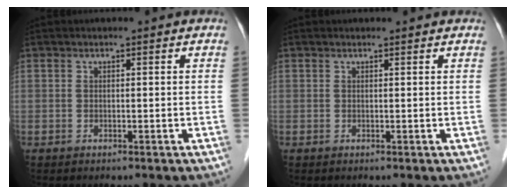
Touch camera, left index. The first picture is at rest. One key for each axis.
{"total": 1.0, "fx": 0.9, "fy": 0.2, "fz": 0.1, "tx": -0.012, "ty": 0.007, "tz": 0.012}